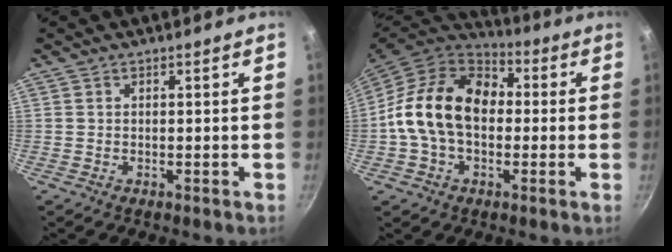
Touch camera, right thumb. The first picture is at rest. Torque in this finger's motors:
{"motor_torque": [1.97, 2.22, 0.45, -0.38, 0.31]}